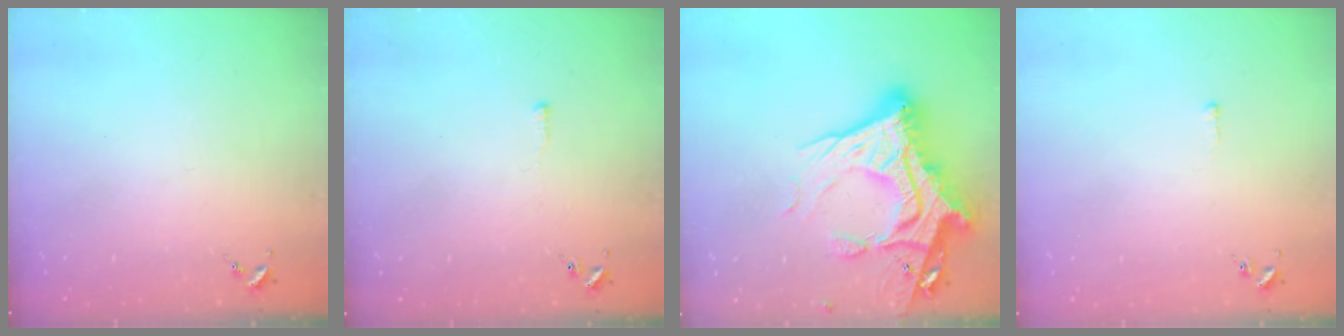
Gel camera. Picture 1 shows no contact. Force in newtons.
{"total": 2.9, "press": 2.9, "slide": 0.5}
{"total": 30.6, "press": 30.4, "slide": 2.9}
{"total": 2.7, "press": 2.7, "slide": 0.5}